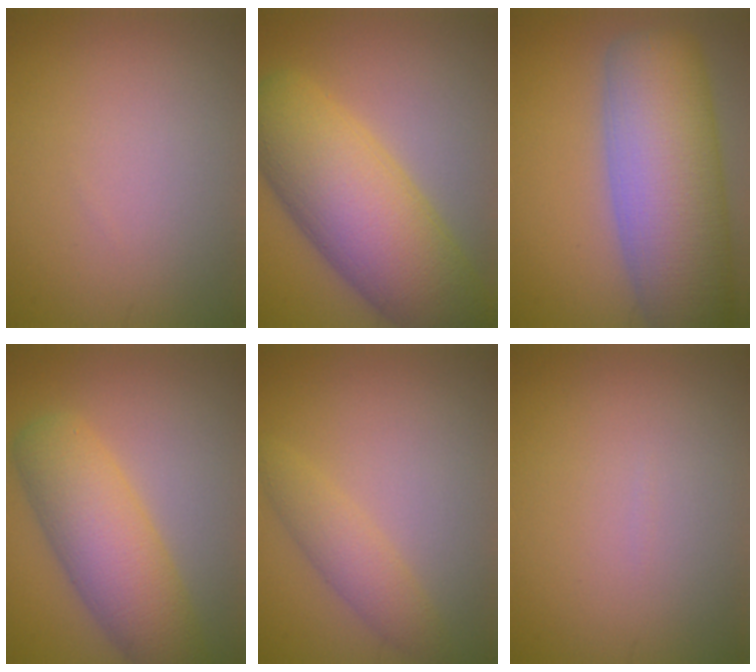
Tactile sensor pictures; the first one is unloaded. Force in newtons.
{"total": 12.2, "press": 12.2, "slide": 0.4}
{"total": 12.1, "press": 12.1, "slide": 0.7}
{"total": 7.5, "press": 7.5, "slide": 0.3}
{"total": 2.8, "press": 2.8, "slide": 0.2}
{"total": 0.0}